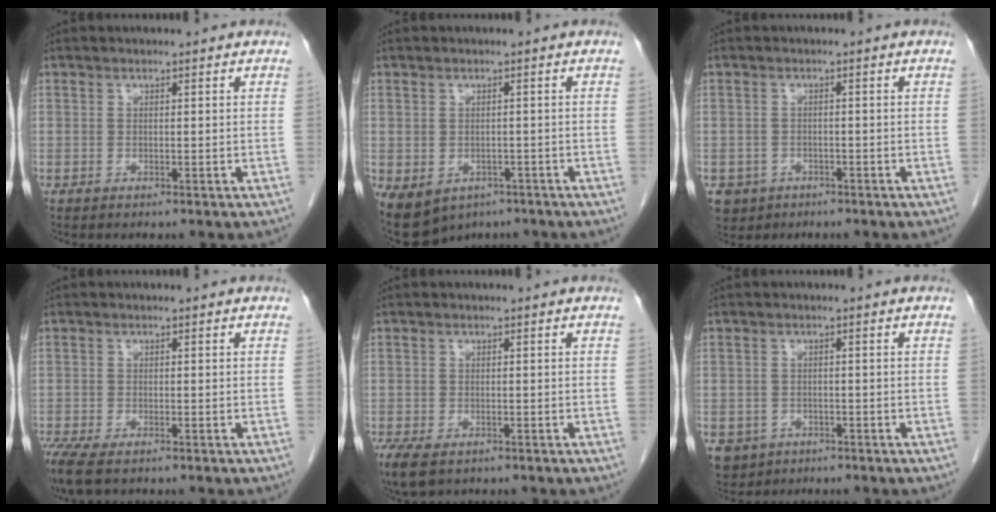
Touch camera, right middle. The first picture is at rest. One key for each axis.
{"total": 8.9, "fx": -4.9, "fy": 6.4, "fz": 3.8, "tx": -0.079, "ty": 0.001, "tz": -0.063}
{"total": 4.2, "fx": -2.3, "fy": 3.5, "fz": 0.8, "tx": -0.017, "ty": 0.005, "tz": -0.032}
{"total": 5.9, "fx": -4.3, "fy": 1.9, "fz": 3.6, "tx": -0.076, "ty": -0.017, "tz": -0.077}
{"total": 6.1, "fx": -3.7, "fy": 3.3, "fz": 3.6, "tx": -0.081, "ty": -0.014, "tz": -0.061}
{"total": 5.3, "fx": -2.7, "fy": 4.3, "fz": 1.3, "tx": -0.028, "ty": 0.003, "tz": -0.038}